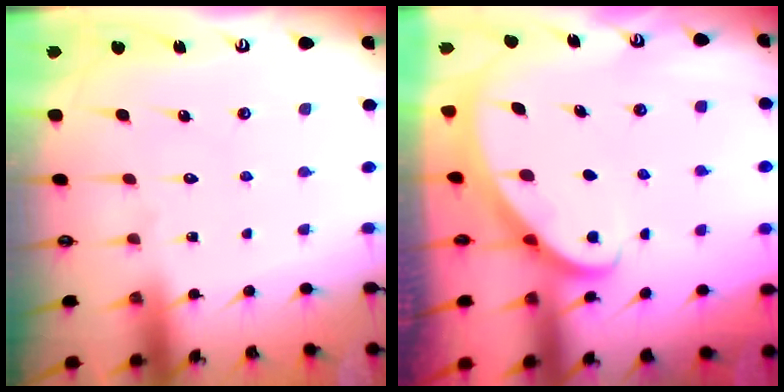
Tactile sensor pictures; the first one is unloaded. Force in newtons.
{"total": 2.7, "press": 2.7, "slide": 0.3}